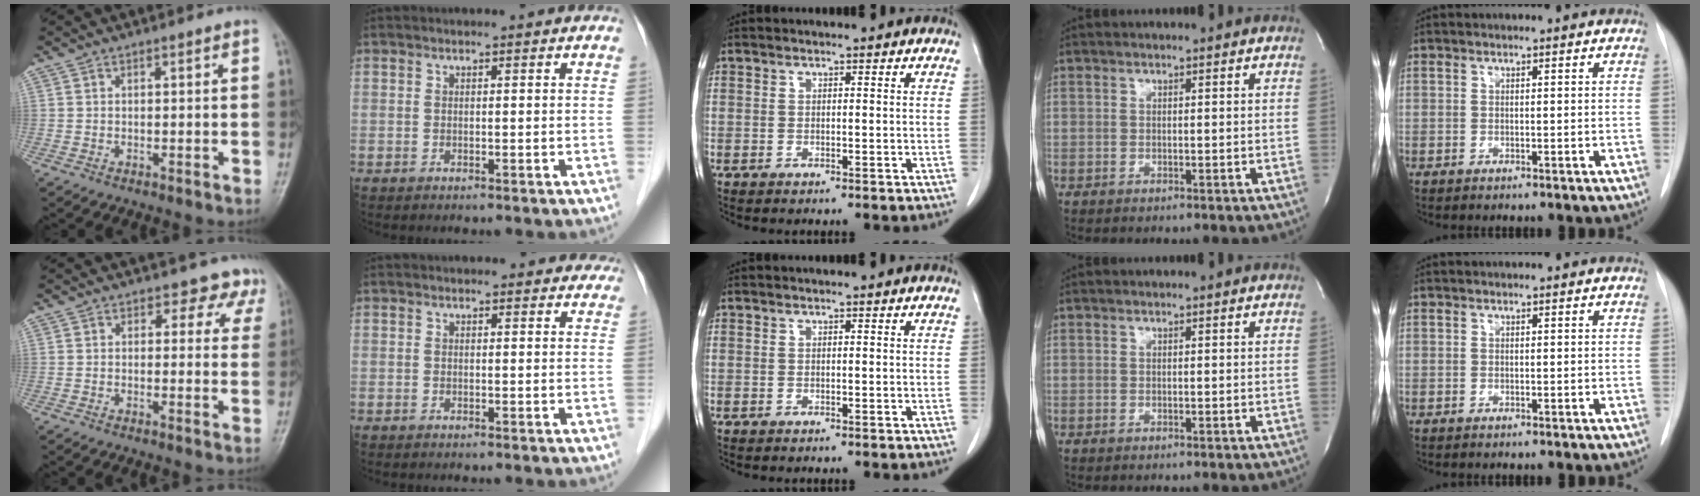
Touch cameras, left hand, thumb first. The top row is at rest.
{"thumb": {"total": 5.0, "force": [3.9, 3.2, 0.5], "torque": [0.035, -0.017, 0.021]}, "index": {"total": 4.3, "force": [3.9, 1.7, 0.5], "torque": [0.011, 0.000, 0.025]}}